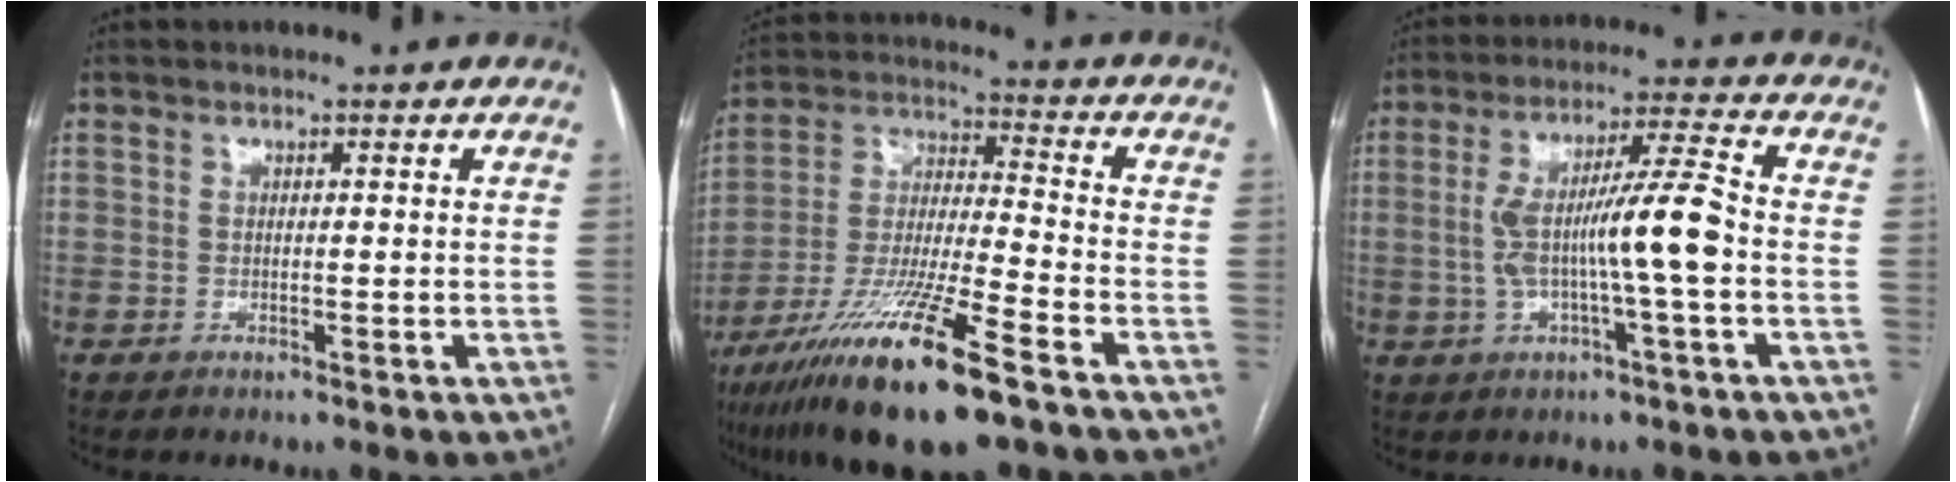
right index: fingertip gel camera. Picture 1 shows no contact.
{"total": 18.8, "force": [-11.5, 1.5, 14.9], "torque": [-0.300, -0.046, -0.209]}
{"total": 10.6, "force": [-1.2, 0.2, 10.6], "torque": [-0.197, 0.019, -0.023]}